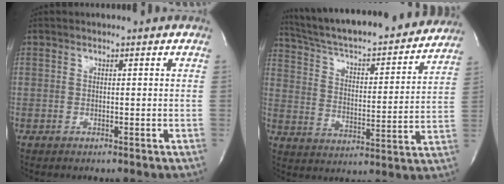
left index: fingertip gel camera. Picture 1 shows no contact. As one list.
[{"total": 27.5, "force": [24.8, 4.4, 11.0], "torque": [-0.187, -0.022, 0.343]}]